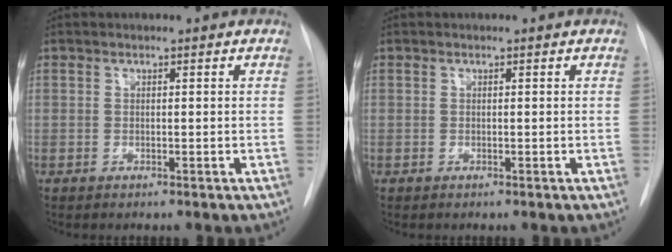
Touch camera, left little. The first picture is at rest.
{"total": 0.0}